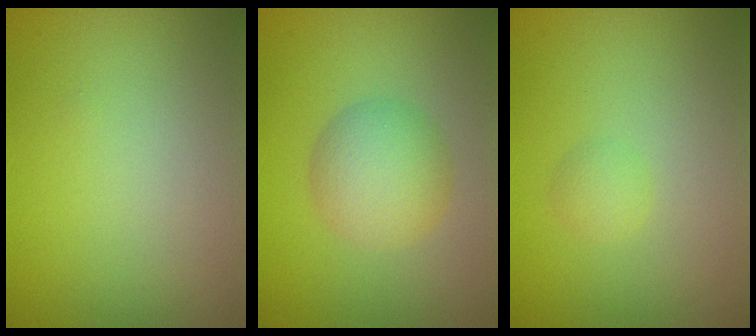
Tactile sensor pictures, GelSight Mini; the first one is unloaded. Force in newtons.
{"total": 4.3, "press": 4.3, "slide": 0.1}
{"total": 1.1, "press": 1.1, "slide": 0.0}